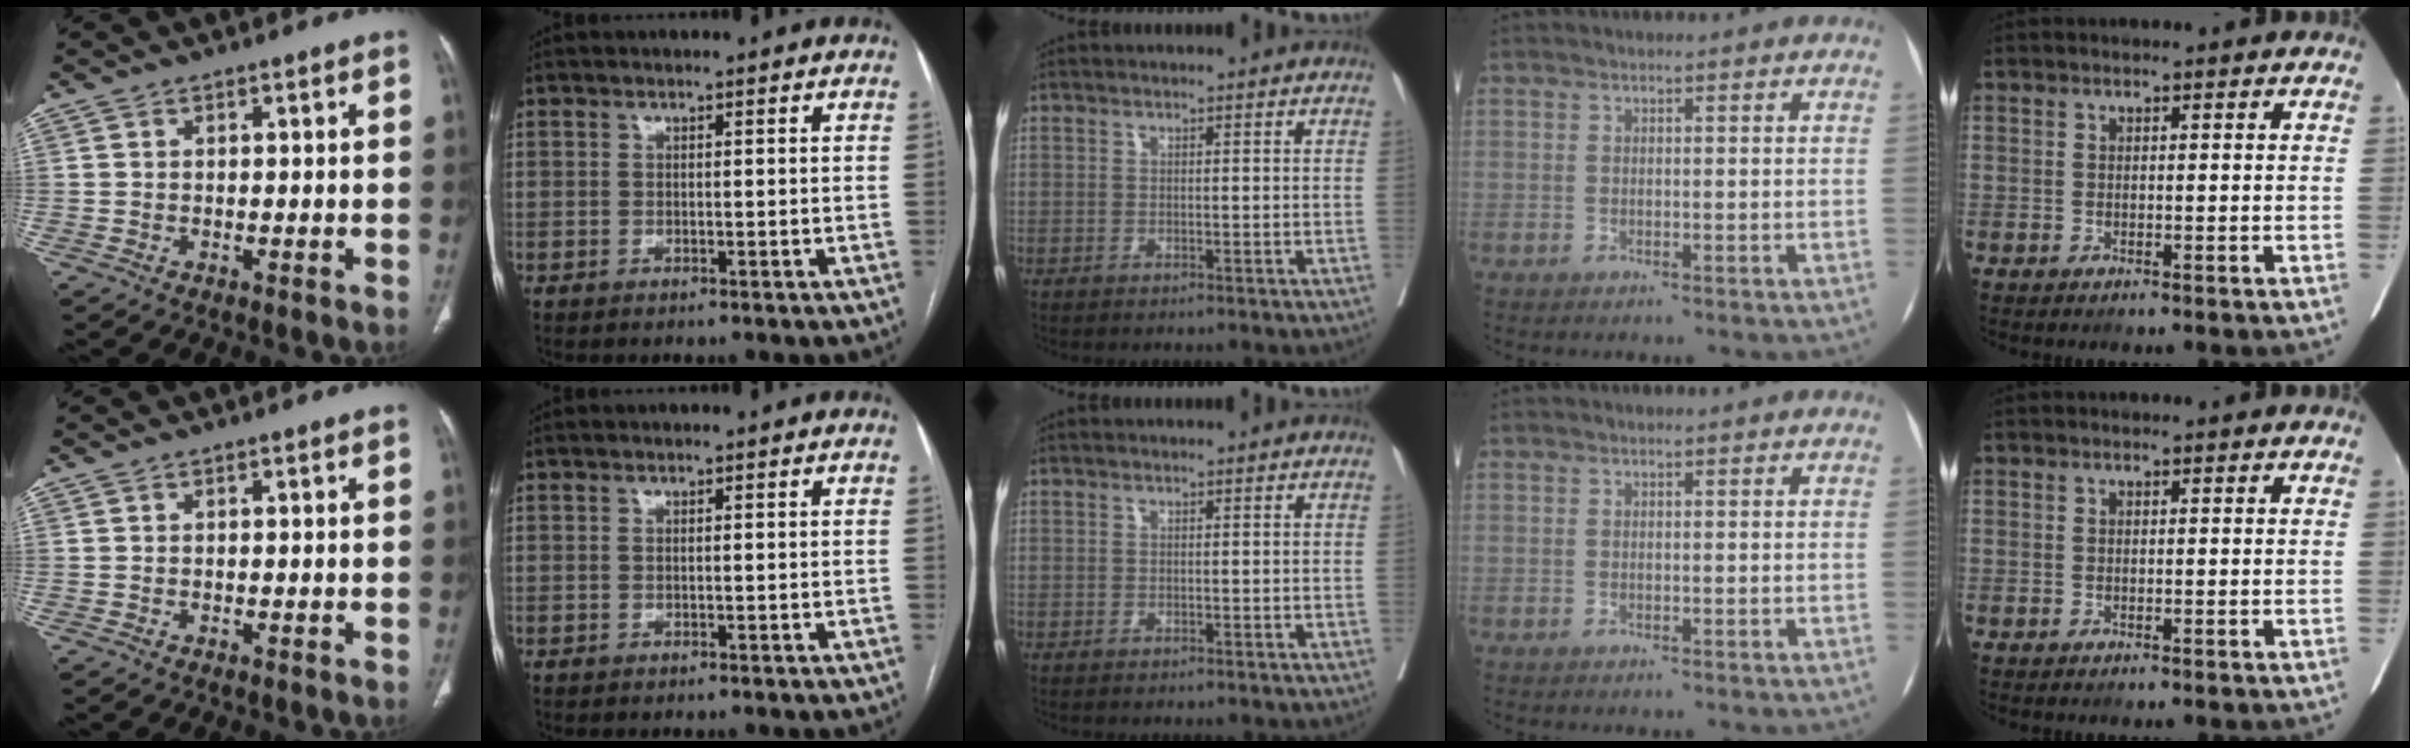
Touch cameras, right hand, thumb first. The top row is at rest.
{}